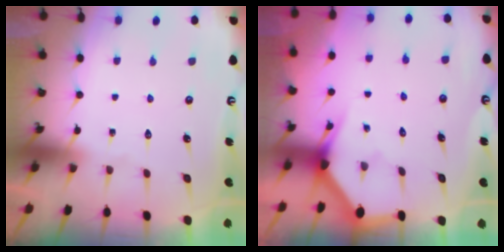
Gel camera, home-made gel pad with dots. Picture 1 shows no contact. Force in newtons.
{"total": 3.7, "press": 3.7, "slide": 0.2}